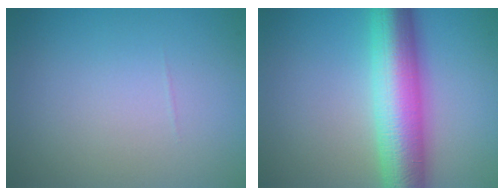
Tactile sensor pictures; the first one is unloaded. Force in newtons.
{"total": 9.2, "press": 9.2, "slide": 0.1}